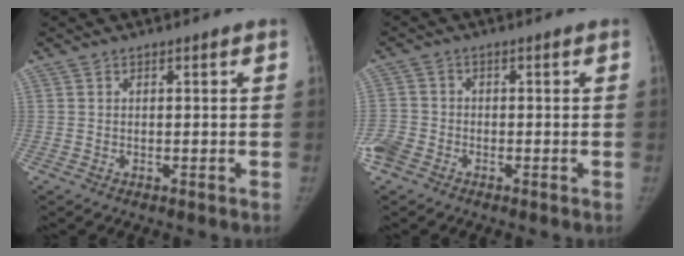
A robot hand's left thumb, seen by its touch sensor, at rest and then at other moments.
{"total": 5.0, "force": [-2.7, 3.6, 2.1], "torque": [-0.052, 0.008, -0.055]}